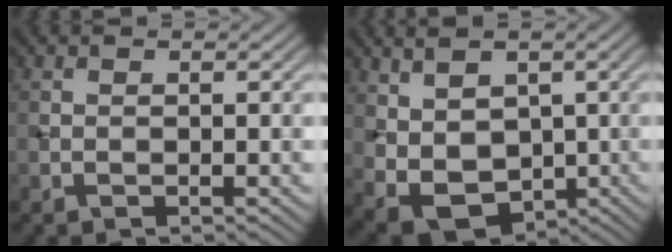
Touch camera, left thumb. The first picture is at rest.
{"total": 8.2, "force": [1.0, 6.0, 5.5], "torque": [-0.124, -0.011, 0.029]}